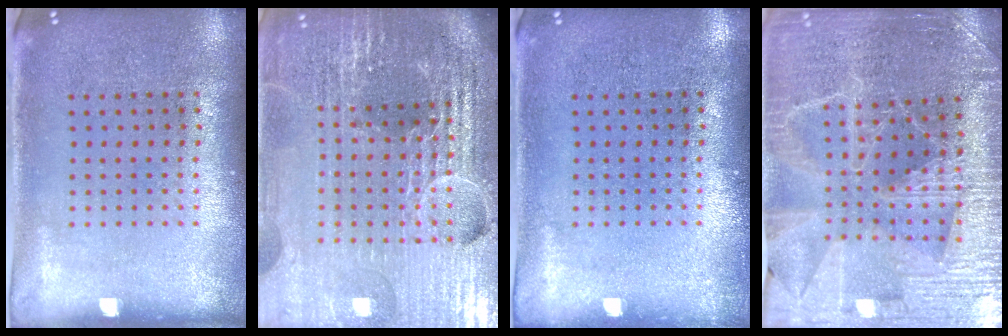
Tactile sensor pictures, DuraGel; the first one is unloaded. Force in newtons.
{"total": 6.7, "press": 5.9, "slide": 3.1}
{"total": 0.6, "press": 0.6, "slide": 0.1}
{"total": 3.8, "press": 3.7, "slide": 0.9}